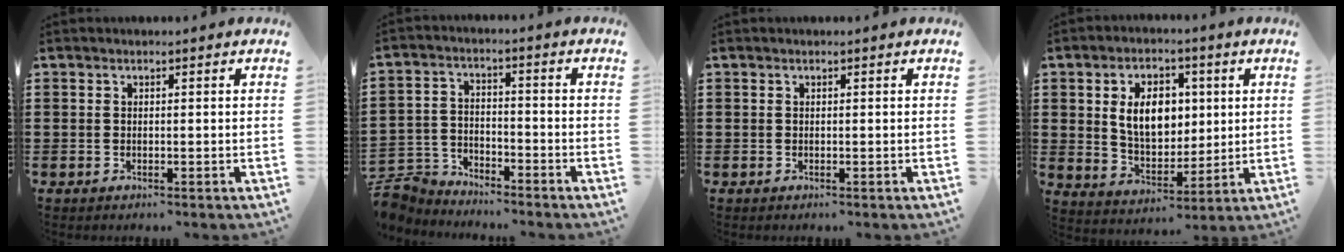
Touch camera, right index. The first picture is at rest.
{"total": 5.6, "force": [-5.5, 1.4, 0.1], "torque": [-0.031, 0.002, -0.119]}
{"total": 0.0}
{"total": 8.8, "force": [1.8, 6.0, 6.2], "torque": [-0.121, 0.010, 0.026]}